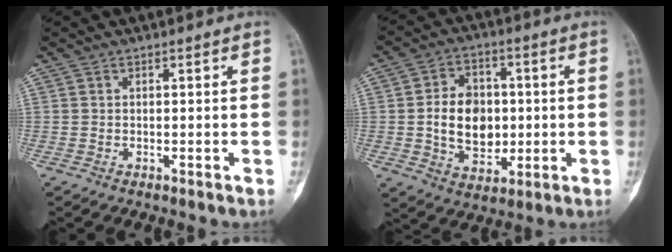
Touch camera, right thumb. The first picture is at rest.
{"total": 12.1, "force": [0.0, 9.0, 8.1], "torque": [-0.102, 0.007, 0.004]}